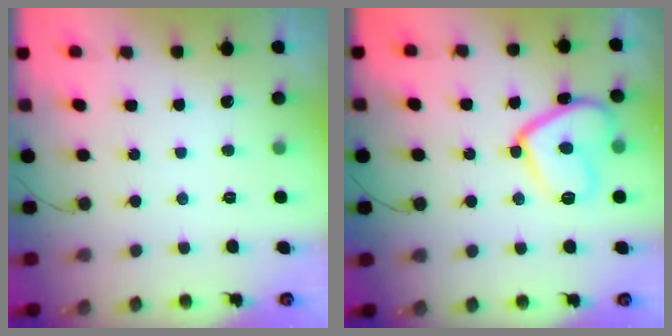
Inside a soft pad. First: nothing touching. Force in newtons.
{"total": 13.2, "press": 13.1, "slide": 1.2}